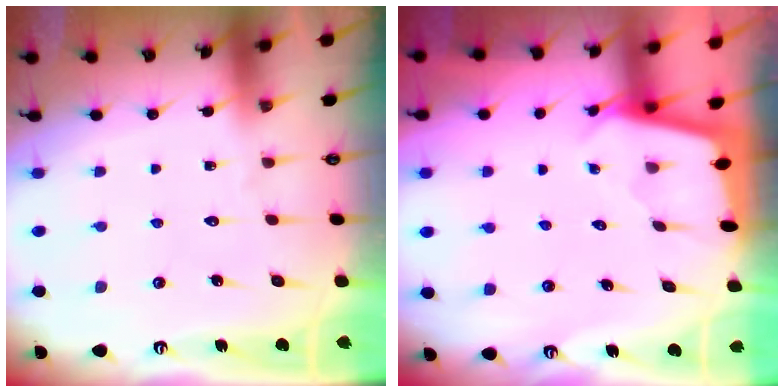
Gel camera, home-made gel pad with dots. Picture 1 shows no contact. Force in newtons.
{"total": 1.9, "press": 1.9, "slide": 0.1}